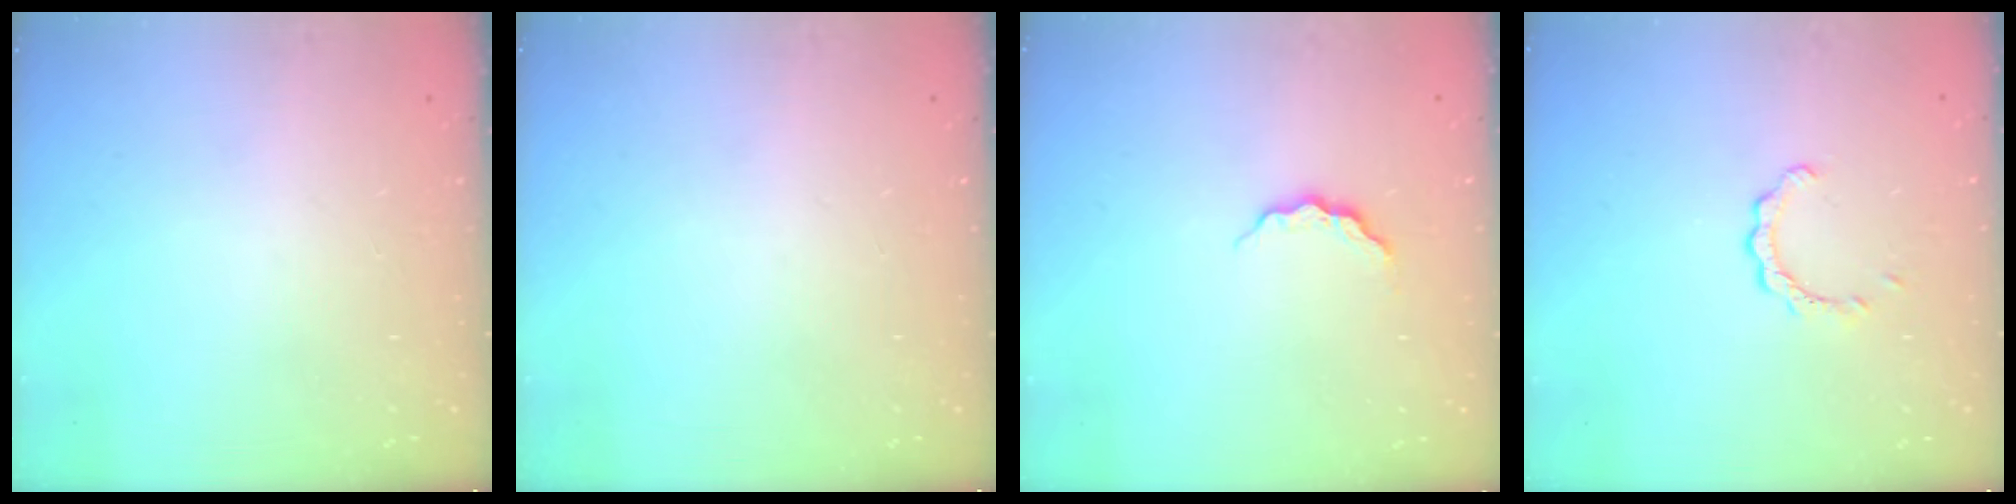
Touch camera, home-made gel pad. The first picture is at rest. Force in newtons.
{"total": 0.0}
{"total": 5.1, "press": 5.0, "slide": 0.4}
{"total": 2.9, "press": 2.9, "slide": 0.3}